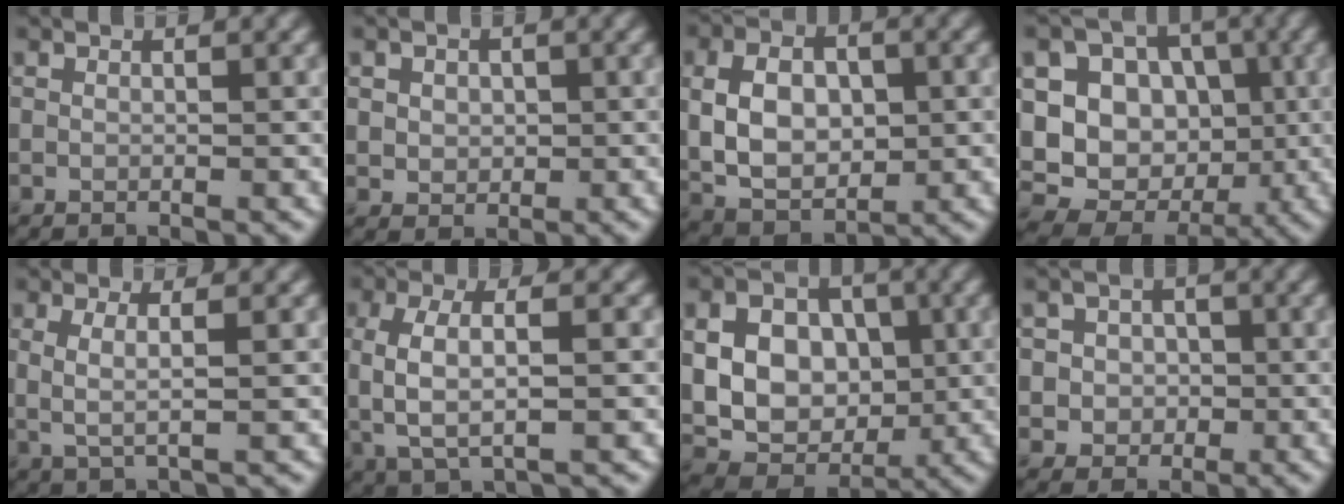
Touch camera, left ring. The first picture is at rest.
{"total": 2.5, "force": [0.7, 2.0, 1.2], "torque": [-0.025, 0.005, 0.016]}
{"total": 7.1, "force": [-0.1, 4.6, 5.4], "torque": [-0.099, 0.001, -0.001]}
{"total": 14.8, "force": [0.6, 13.3, 6.5], "torque": [-0.150, 0.045, -0.001]}
{"total": 2.5, "force": [0.4, 0.7, 2.3], "torque": [-0.046, -0.003, 0.006]}
{"total": 5.2, "force": [0.0, 2.1, 4.7], "torque": [-0.094, 0.002, 0.000]}
{"total": 11.7, "force": [1.3, 9.2, 7.1], "torque": [-0.132, 0.025, 0.022]}
{"total": 4.1, "force": [0.4, 3.9, 1.4], "torque": [-0.010, 0.012, -0.004]}